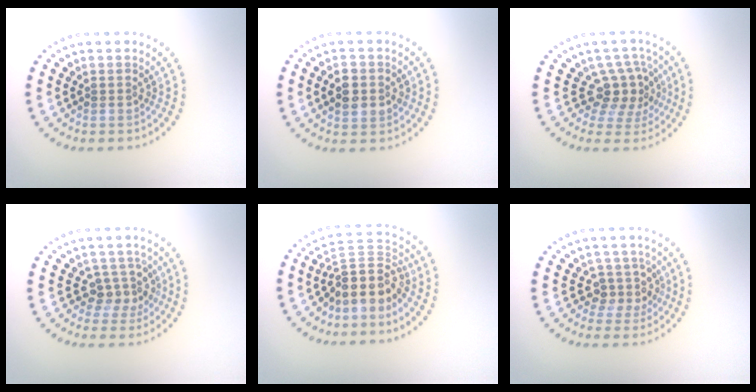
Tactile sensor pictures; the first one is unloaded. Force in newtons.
{"total": 3.0, "press": 3.0, "slide": 0.3}
{"total": 3.5, "press": 2.8, "slide": 2.1}
{"total": 2.6, "press": 2.0, "slide": 1.7}
{"total": 4.3, "press": 3.4, "slide": 2.6}
{"total": 2.5, "press": 1.9, "slide": 1.6}